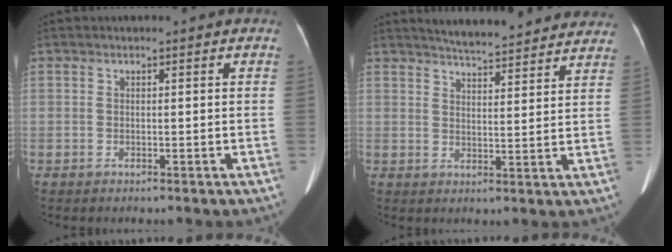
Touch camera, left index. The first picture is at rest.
{"total": 15.9, "force": [14.7, 2.2, 5.4], "torque": [-0.070, 0.009, 0.182]}